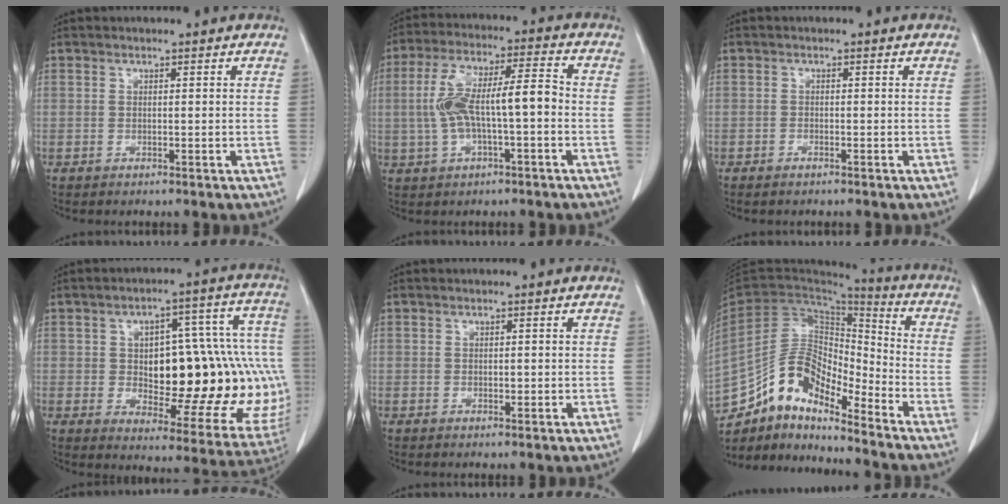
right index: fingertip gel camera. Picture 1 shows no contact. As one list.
[{"total": 11.0, "force": [-1.0, 2.8, 10.6], "torque": [-0.205, 0.032, -0.012]}, {"total": 1.0, "force": [-0.8, 0.3, 0.4], "torque": [-0.010, -0.001, -0.011]}, {"total": 26.9, "force": [-0.7, 10.9, 24.6], "torque": [-0.265, 0.049, 0.026]}, {"total": 0.9, "force": [0.1, 0.5, 0.7], "torque": [-0.008, 0.001, 0.006]}, {"total": 13.5, "force": [-10.9, 4.6, 6.6], "torque": [-0.122, 0.044, -0.202]}]